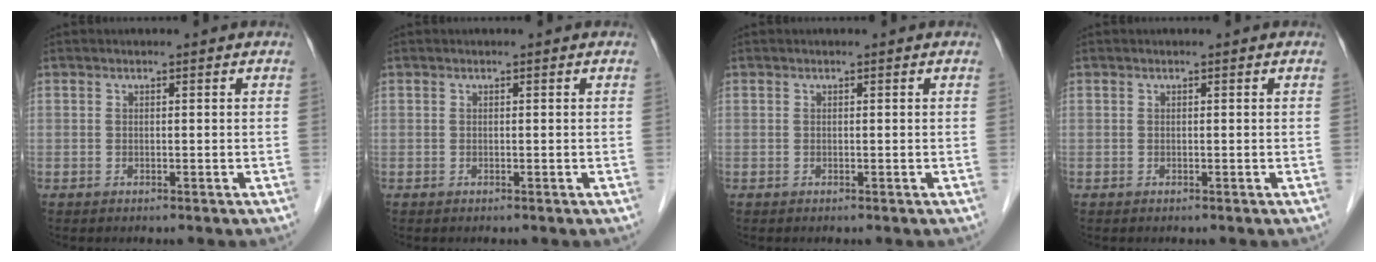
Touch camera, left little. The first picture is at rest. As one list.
[{"total": 0.0}, {"total": 0.0}, {"total": 0.0}]